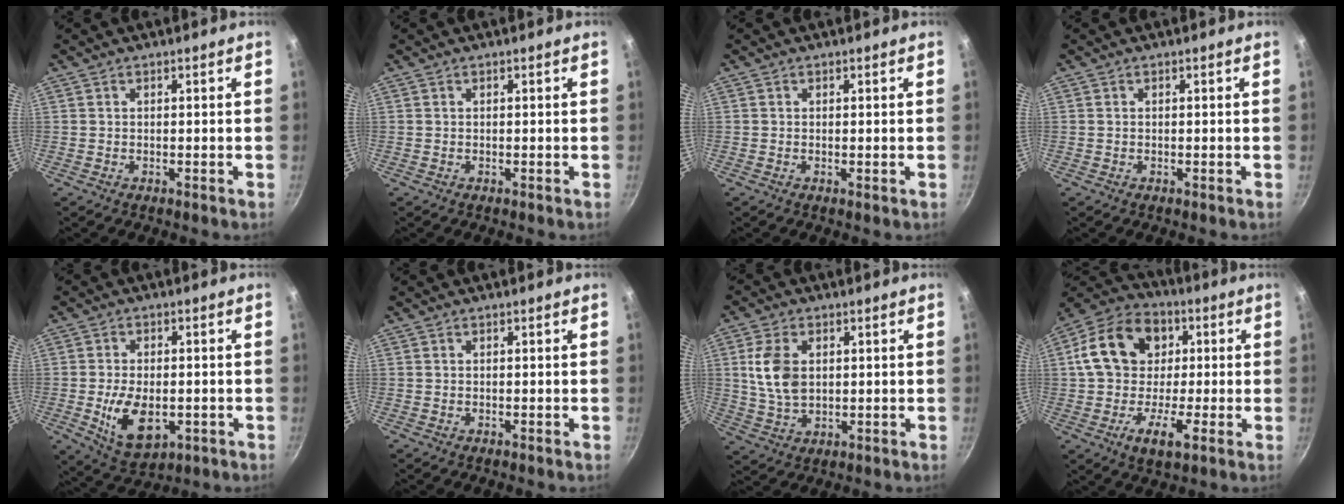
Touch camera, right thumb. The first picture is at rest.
{"total": 0.0}
{"total": 0.0}
{"total": 0.0}
{"total": 10.6, "force": [-2.2, 6.2, 8.3], "torque": [-0.133, -0.007, -0.023]}
{"total": 0.0}
{"total": 8.9, "force": [1.7, 5.7, 6.6], "torque": [-0.122, -0.009, 0.034]}
{"total": 16.8, "force": [1.2, 12.7, 10.9], "torque": [-0.158, 0.033, 0.004]}